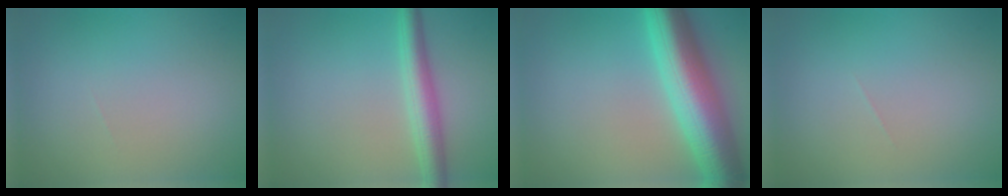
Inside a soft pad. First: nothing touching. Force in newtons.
{"total": 3.8, "press": 3.8, "slide": 0.1}
{"total": 10.0, "press": 10.0, "slide": 0.2}
{"total": 0.0}